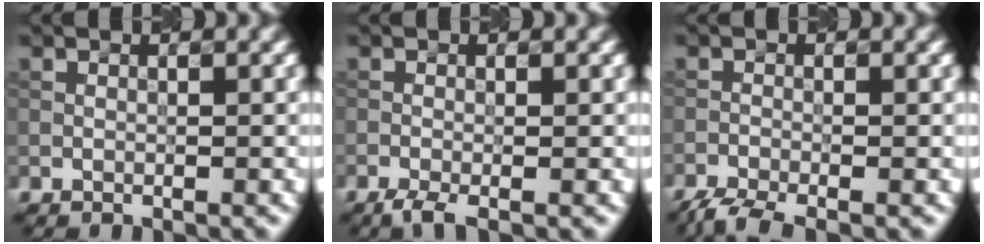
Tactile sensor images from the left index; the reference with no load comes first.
{"total": 1.9, "force": [-1.2, 0.3, 1.4], "torque": [-0.030, -0.006, -0.029]}
{"total": 2.9, "force": [-2.4, 0.5, 1.5], "torque": [-0.035, -0.011, -0.056]}